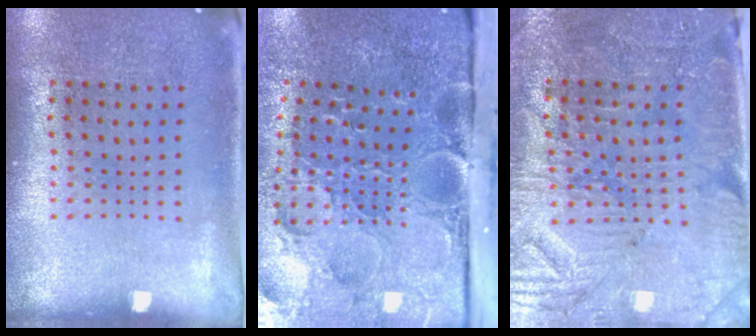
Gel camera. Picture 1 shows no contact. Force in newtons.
{"total": 5.3, "press": 4.0, "slide": 3.5}
{"total": 3.8, "press": 3.5, "slide": 1.5}